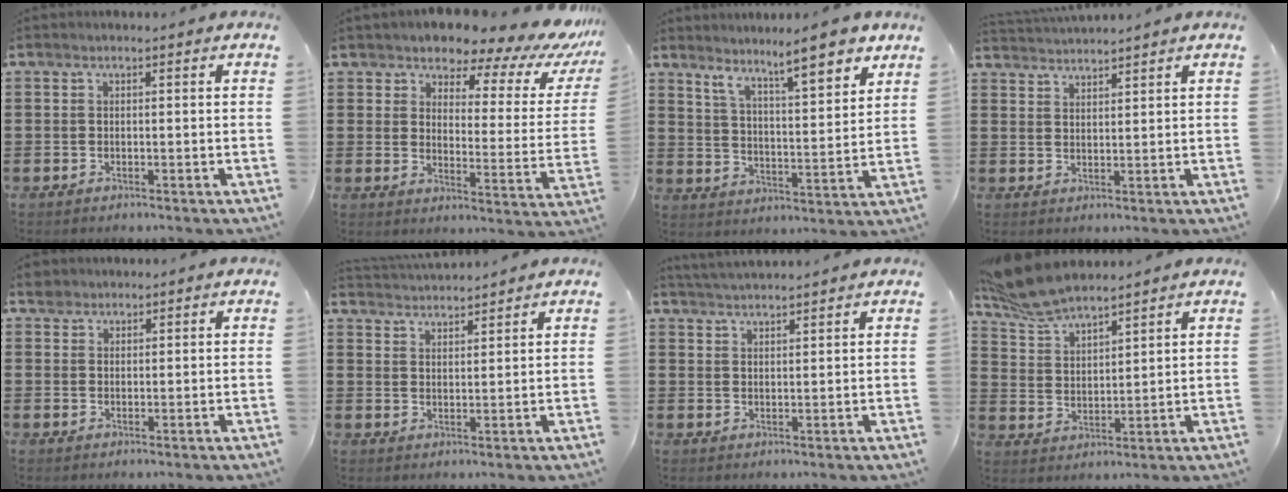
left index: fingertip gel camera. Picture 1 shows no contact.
{"total": 6.8, "force": [5.8, 2.5, 2.5], "torque": [-0.057, -0.041, 0.095]}
{"total": 8.6, "force": [7.4, 0.9, 4.4], "torque": [-0.075, -0.044, 0.122]}
{"total": 2.5, "force": [2.5, -0.3, -0.5], "torque": [0.000, -0.009, 0.048]}
{"total": 2.1, "force": [1.7, 1.2, 0.1], "torque": [0.000, 0.002, 0.032]}
{"total": 3.1, "force": [3.1, -0.2, -0.4], "torque": [-0.003, -0.013, 0.056]}
{"total": 2.8, "force": [2.7, -0.4, 0.0], "torque": [-0.008, -0.008, 0.052]}
{"total": 8.2, "force": [7.5, 1.9, 2.8], "torque": [-0.086, -0.020, 0.140]}